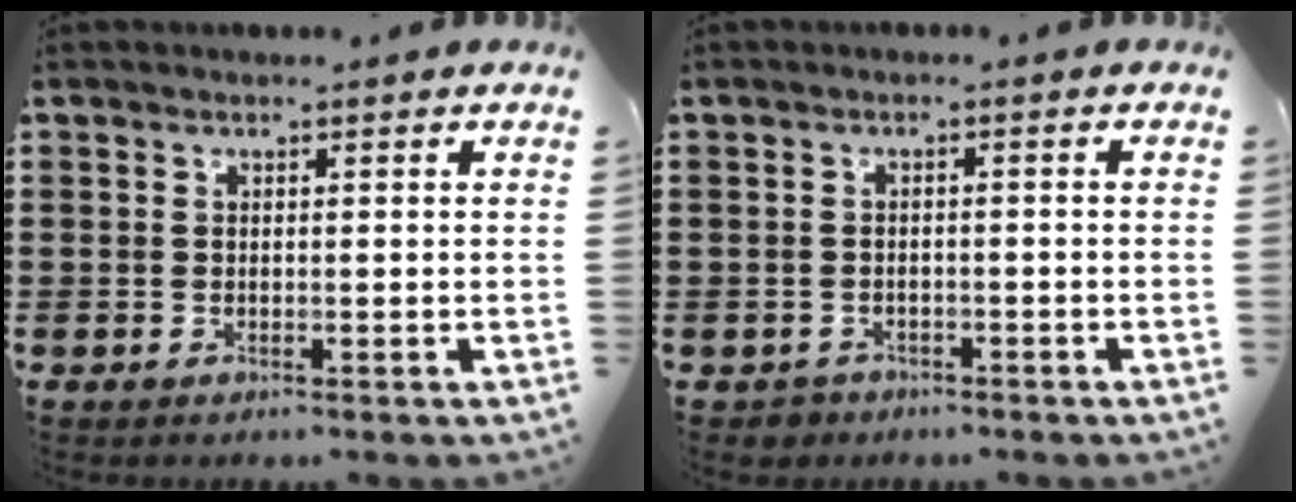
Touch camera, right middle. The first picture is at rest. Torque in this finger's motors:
{"motor_torque": [0.16, -0.19, 0.00, -0.01]}